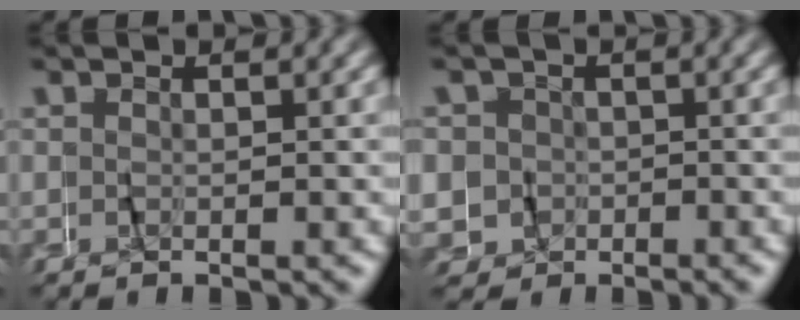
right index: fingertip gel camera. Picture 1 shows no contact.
{"total": 5.3, "force": [0.1, 5.2, 1.0], "torque": [-0.035, -0.002, -0.004]}